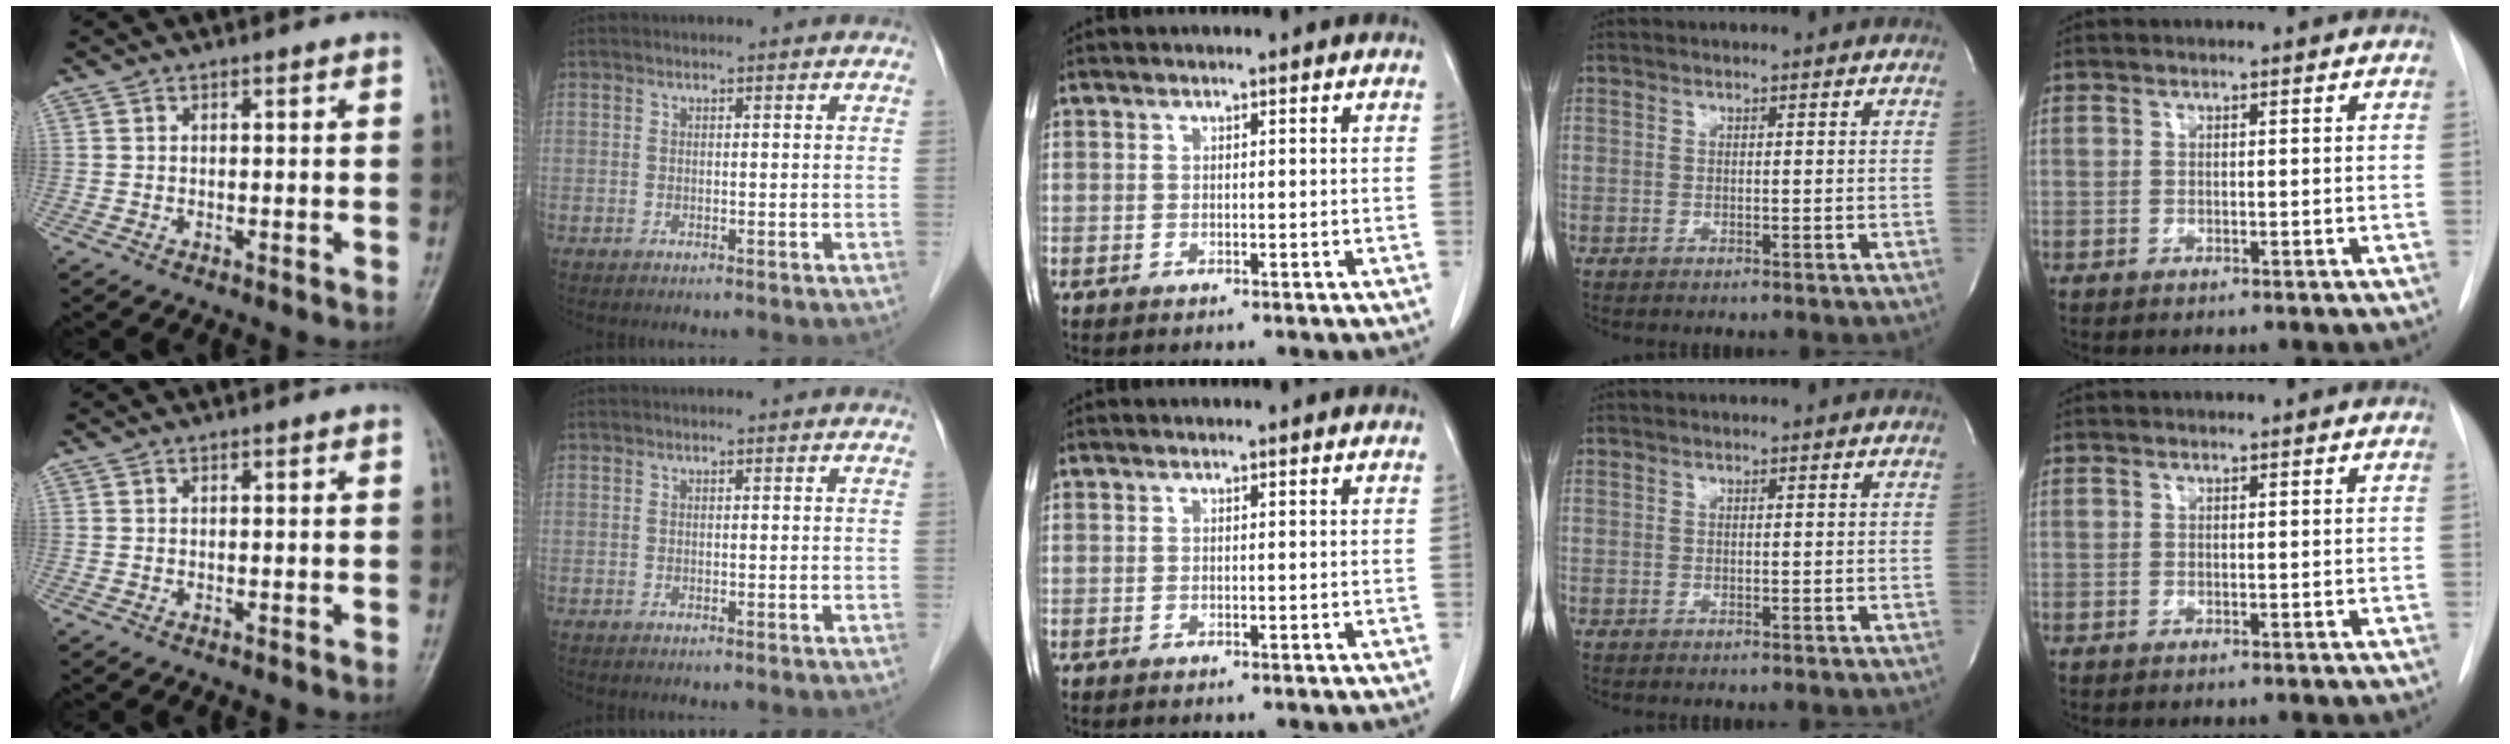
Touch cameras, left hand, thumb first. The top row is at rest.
{}